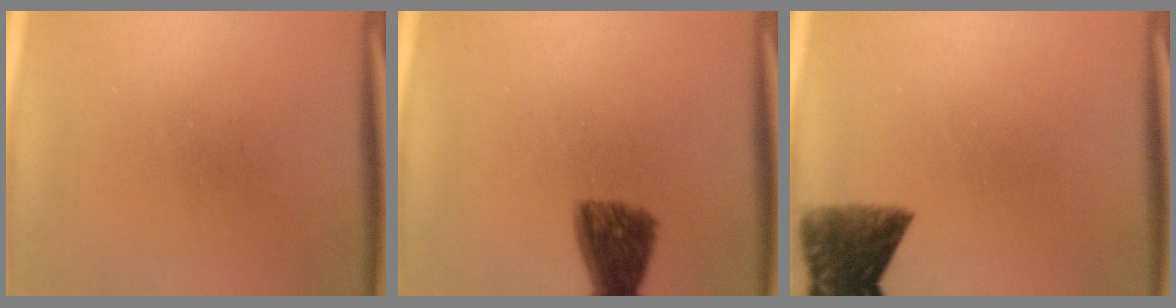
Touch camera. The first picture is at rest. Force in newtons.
{"total": 7.8}
{"total": 8.4}